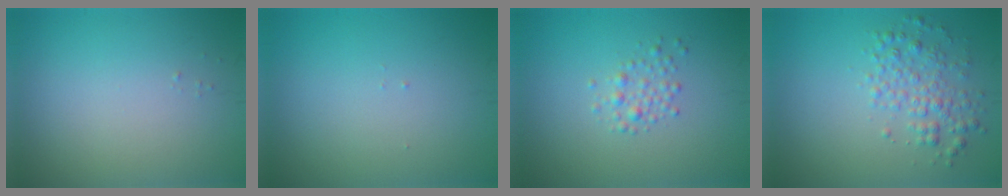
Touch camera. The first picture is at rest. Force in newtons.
{"total": 0.0}
{"total": 2.2, "press": 2.2, "slide": 0.1}
{"total": 2.9, "press": 2.9, "slide": 0.0}